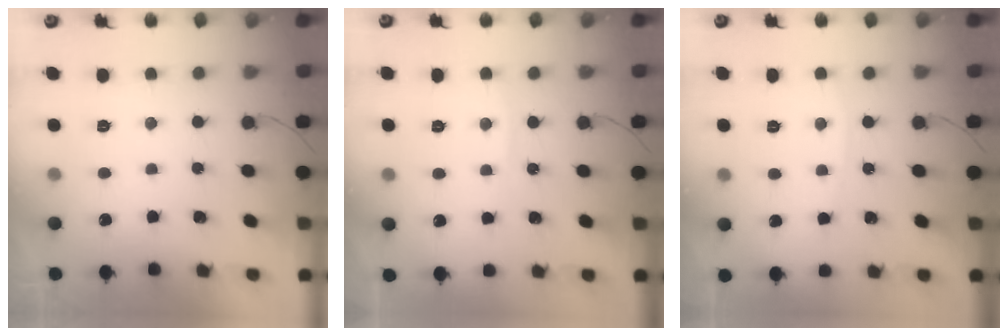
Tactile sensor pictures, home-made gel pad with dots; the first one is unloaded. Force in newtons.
{"total": 4.9, "press": 4.8, "slide": 0.7}
{"total": 2.3, "press": 2.2, "slide": 0.3}